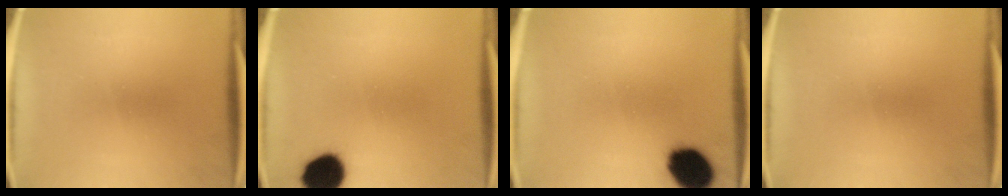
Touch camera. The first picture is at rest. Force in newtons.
{"total": 11.0}
{"total": 12.7}
{"total": 0.0}